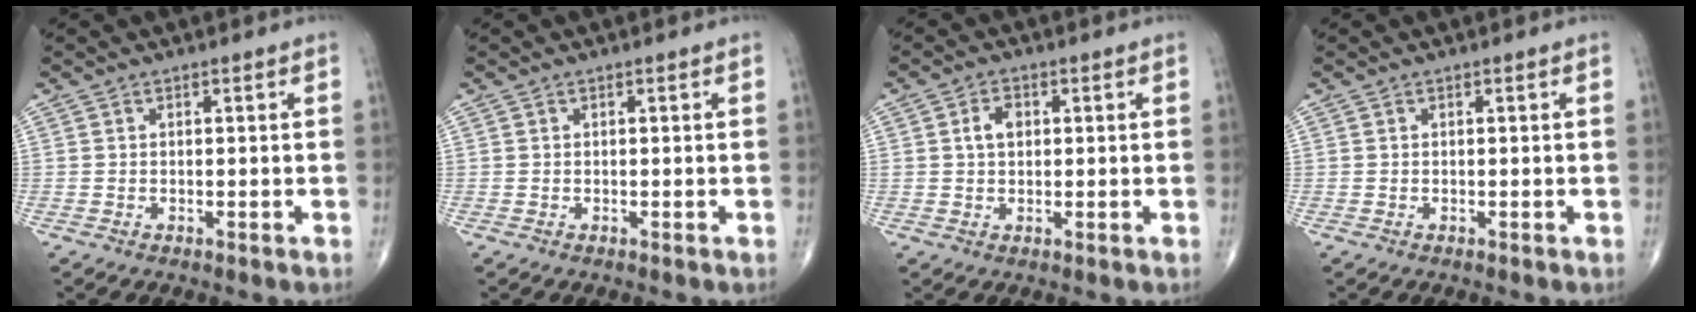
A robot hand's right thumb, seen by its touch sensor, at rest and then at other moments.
{"total": 0.0}
{"total": 3.4, "force": [0.7, 2.2, 2.4], "torque": [-0.041, 0.005, 0.013]}
{"total": 0.0}